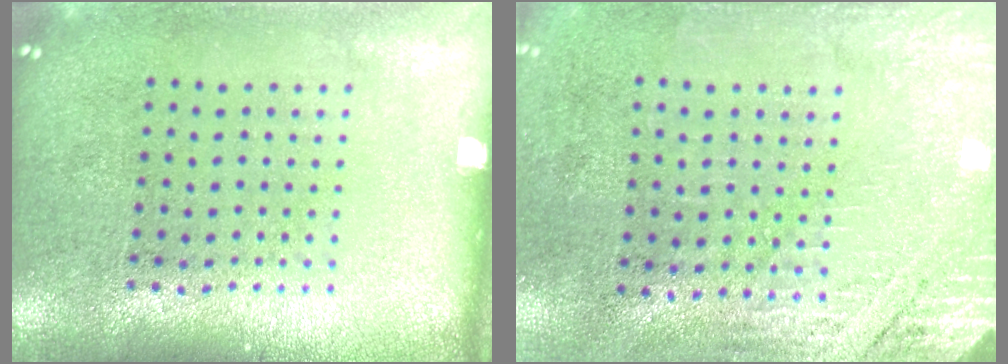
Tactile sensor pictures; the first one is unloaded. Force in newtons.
{"total": 2.7, "press": 2.4, "slide": 1.2}